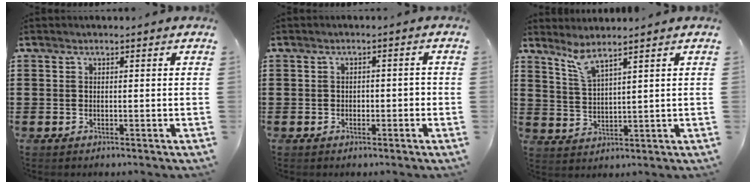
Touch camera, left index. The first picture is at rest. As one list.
[{"total": 1.3, "force": [-0.8, 0.7, 0.7], "torque": [-0.017, 0.004, -0.020]}, {"total": 4.3, "force": [3.5, 0.1, 2.5], "torque": [-0.059, -0.008, 0.062]}]